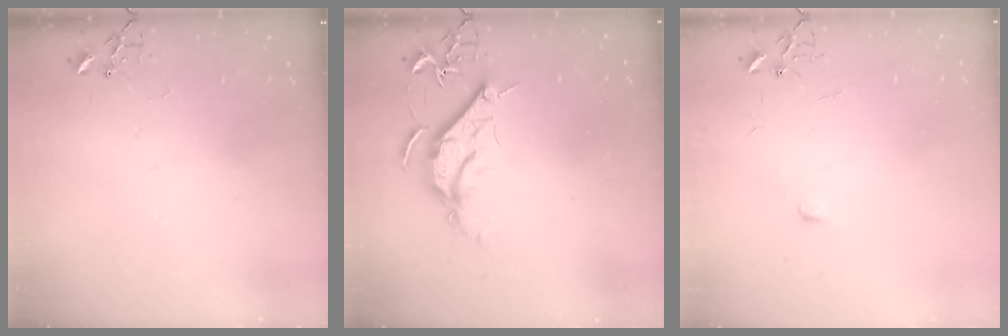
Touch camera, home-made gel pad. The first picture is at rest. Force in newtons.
{"total": 9.3, "press": 9.3, "slide": 0.6}
{"total": 4.4, "press": 4.3, "slide": 0.5}